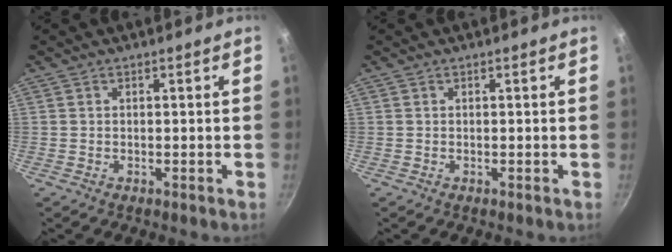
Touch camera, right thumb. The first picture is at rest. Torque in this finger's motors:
{"motor_torque": [0.00, 0.00, 0.00, 0.00, 0.00]}